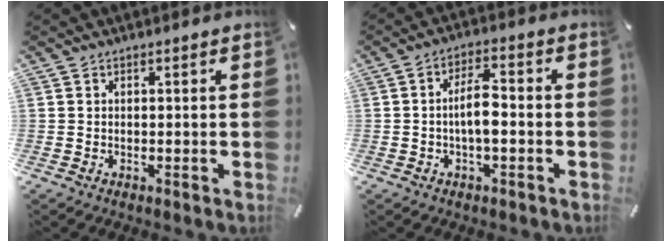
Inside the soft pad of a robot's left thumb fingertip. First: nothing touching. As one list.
[{"total": 6.5, "force": [-1.3, 2.2, 6.0], "torque": [-0.118, 0.006, -0.027]}]